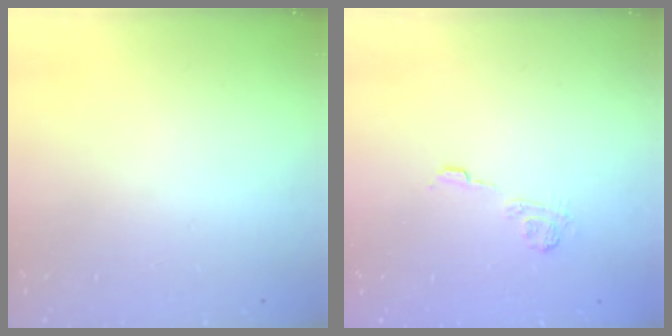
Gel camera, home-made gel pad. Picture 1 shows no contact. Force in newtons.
{"total": 6.9, "press": 6.9, "slide": 0.4}